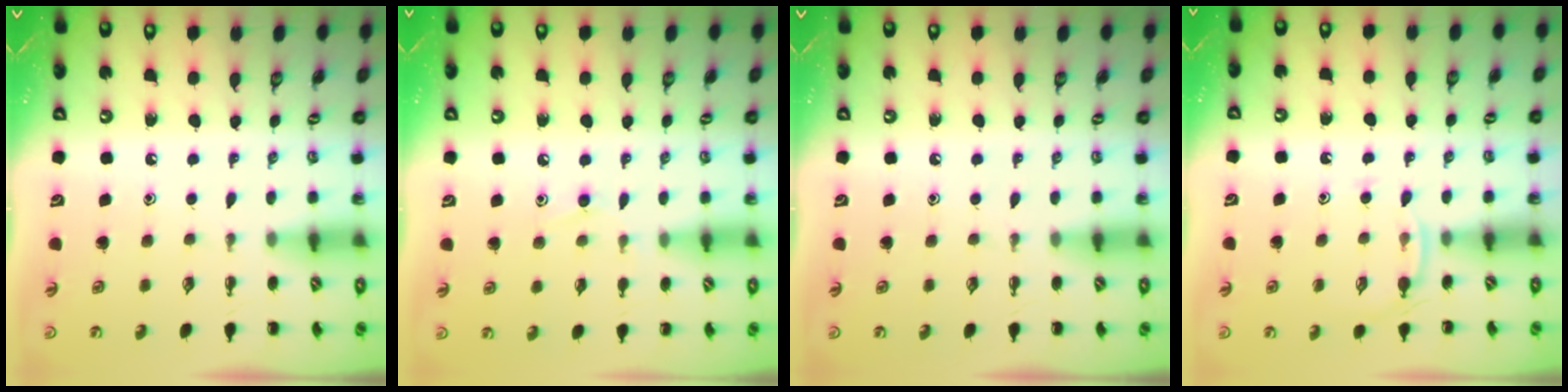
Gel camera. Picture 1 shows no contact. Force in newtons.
{"total": 7.7, "press": 7.3, "slide": 2.4}
{"total": 0.0}
{"total": 4.8, "press": 4.6, "slide": 1.4}